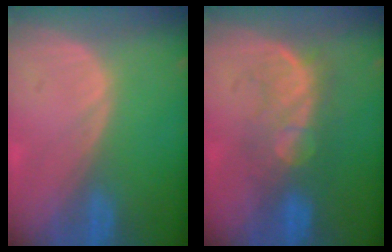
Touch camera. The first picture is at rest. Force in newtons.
{"total": 7.7, "press": 7.4, "slide": 2.2}